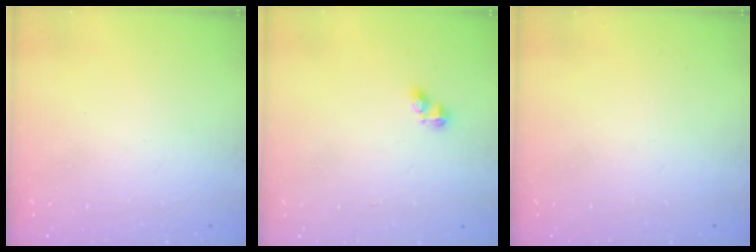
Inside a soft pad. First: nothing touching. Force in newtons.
{"total": 2.9, "press": 2.8, "slide": 0.4}
{"total": 0.0}